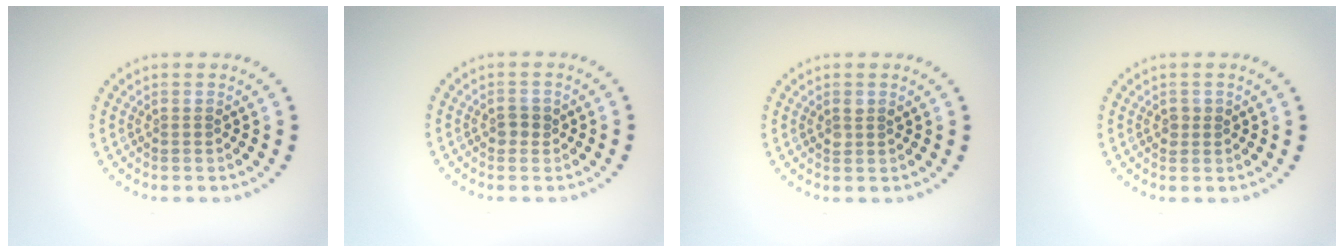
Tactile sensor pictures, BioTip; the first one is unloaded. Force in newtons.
{"total": 1.3, "press": 1.2, "slide": 0.4}
{"total": 1.0, "press": 1.0, "slide": 0.2}
{"total": 0.9, "press": 0.9, "slide": 0.3}